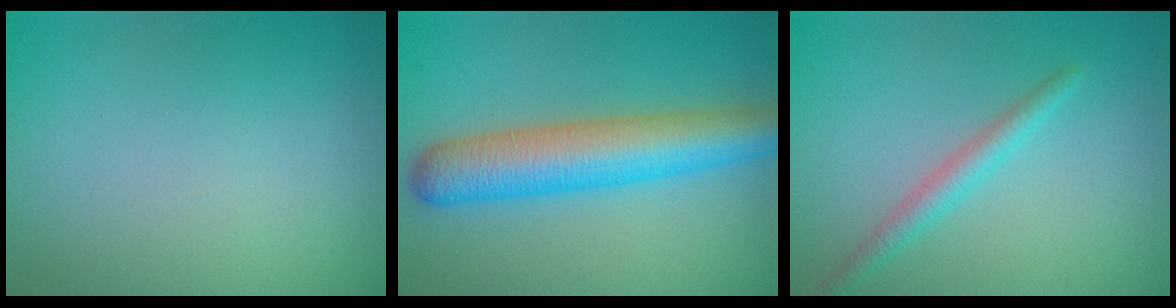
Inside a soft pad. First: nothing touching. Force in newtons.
{"total": 7.3, "press": 7.3, "slide": 0.1}
{"total": 2.1, "press": 2.1, "slide": 0.0}